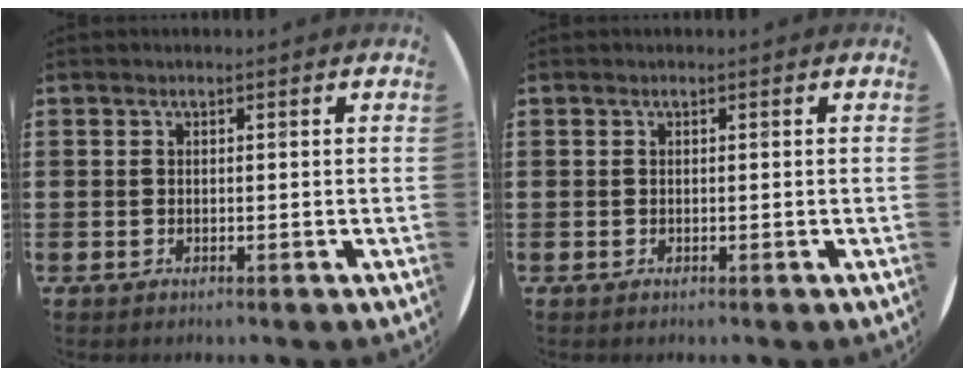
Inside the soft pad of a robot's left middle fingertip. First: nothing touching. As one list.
[{"total": 0.0}]